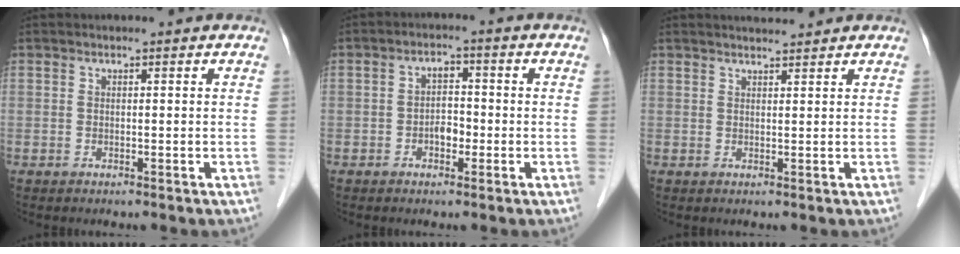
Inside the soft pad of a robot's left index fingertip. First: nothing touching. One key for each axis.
{"total": 3.3, "fx": -1.1, "fy": 2.1, "fz": 2.3, "tx": -0.037, "ty": 0.012, "tz": -0.020}
{"total": 2.7, "fx": 2.6, "fy": 0.1, "fz": 0.6, "tx": -0.012, "ty": 0.012, "tz": 0.042}